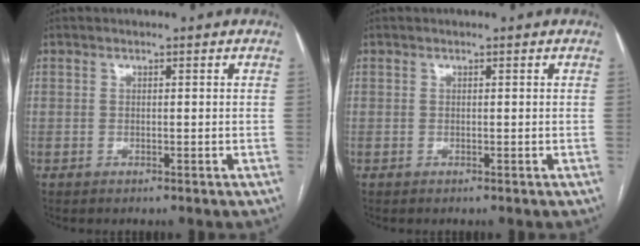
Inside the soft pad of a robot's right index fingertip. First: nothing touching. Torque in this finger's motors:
{"motor_torque": [0.00, 0.00, 0.02, 0.00]}